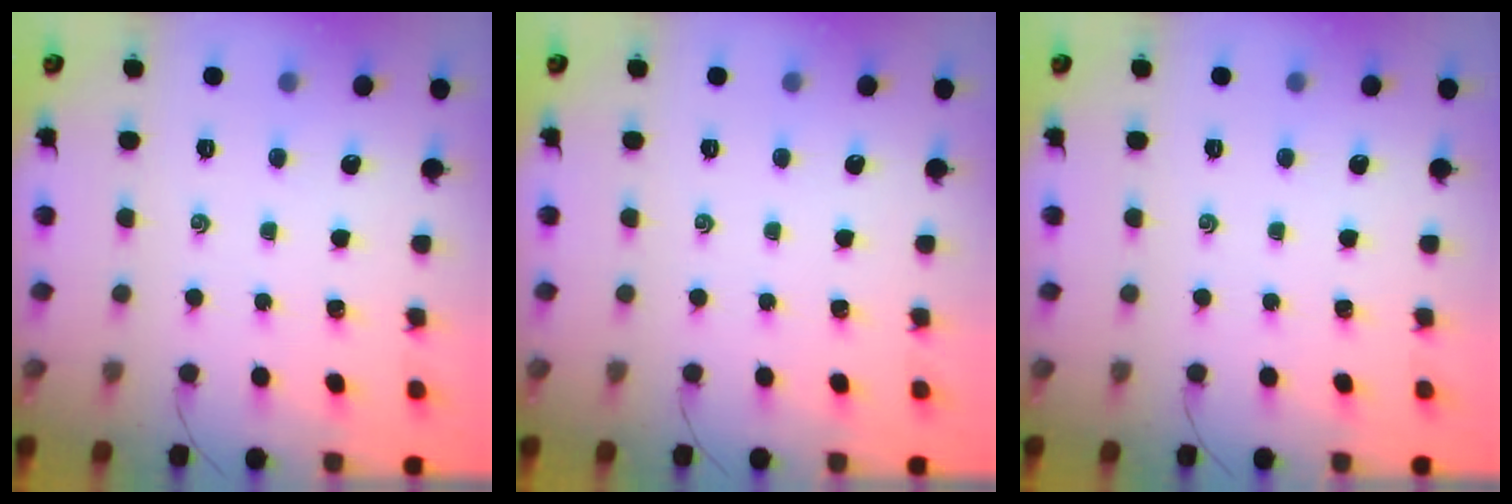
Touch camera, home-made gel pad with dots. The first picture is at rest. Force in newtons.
{"total": 0.0}
{"total": 0.0}